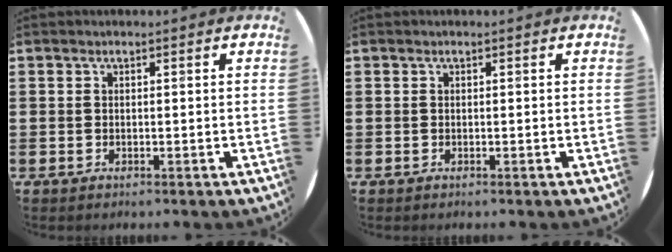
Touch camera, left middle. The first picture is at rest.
{"total": 0.0}